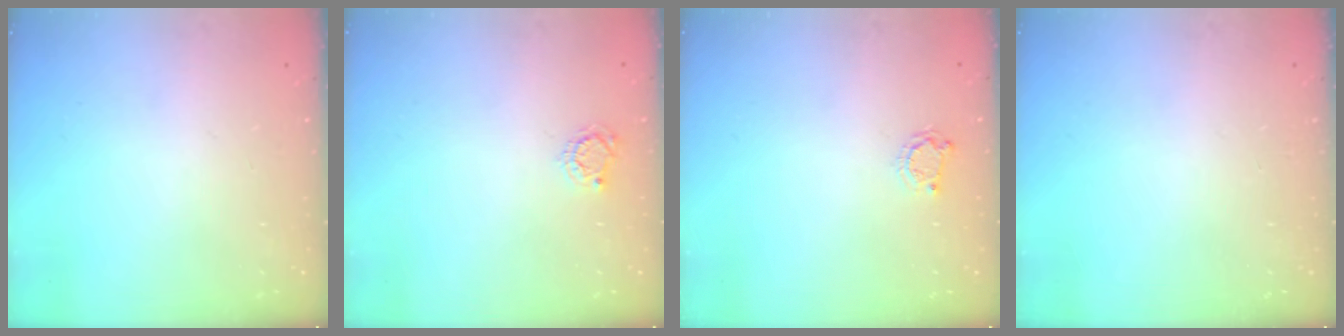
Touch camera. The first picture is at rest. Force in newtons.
{"total": 3.7, "press": 3.7, "slide": 0.3}
{"total": 4.0, "press": 3.9, "slide": 0.6}
{"total": 0.0}